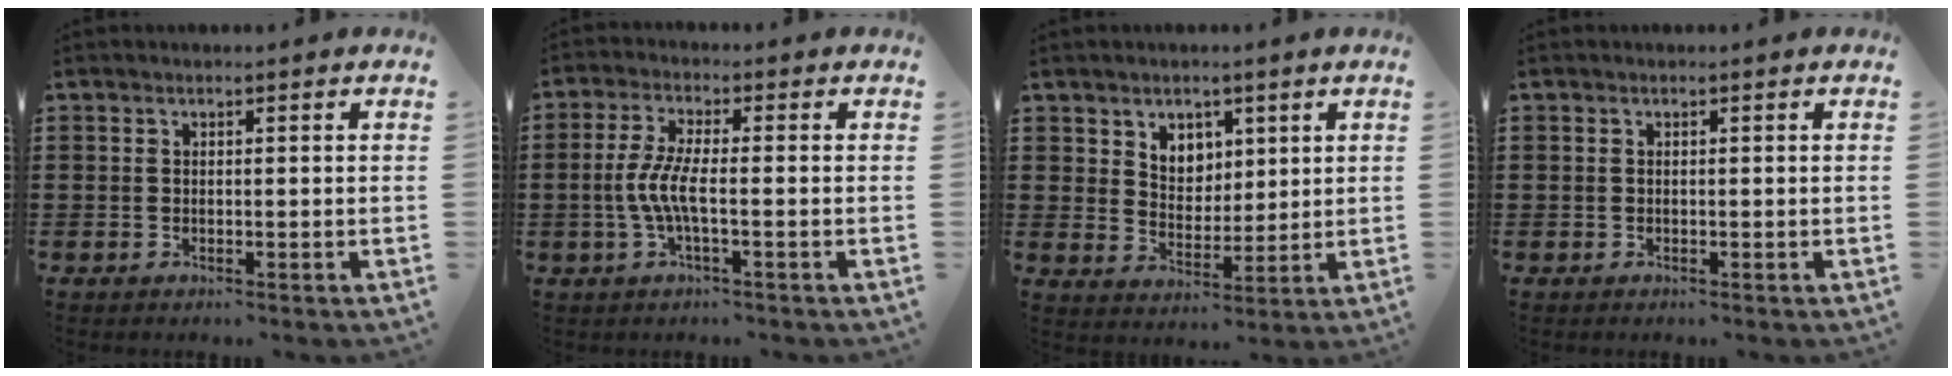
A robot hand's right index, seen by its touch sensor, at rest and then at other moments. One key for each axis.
{"total": 5.4, "fx": -1.3, "fy": 0.9, "fz": 5.2, "tx": -0.127, "ty": -0.013, "tz": -0.035}
{"total": 4.6, "fx": 3.0, "fy": 3.4, "fz": 0.9, "tx": -0.034, "ty": 0.004, "tz": 0.056}
{"total": 0.0}